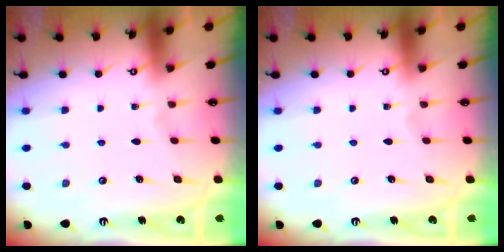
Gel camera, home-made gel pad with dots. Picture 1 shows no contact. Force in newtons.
{"total": 0.0}